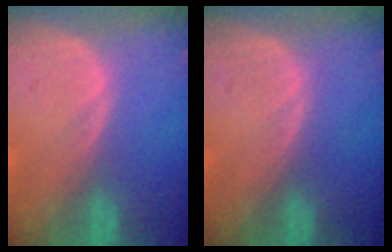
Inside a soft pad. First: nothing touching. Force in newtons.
{"total": 0.0}